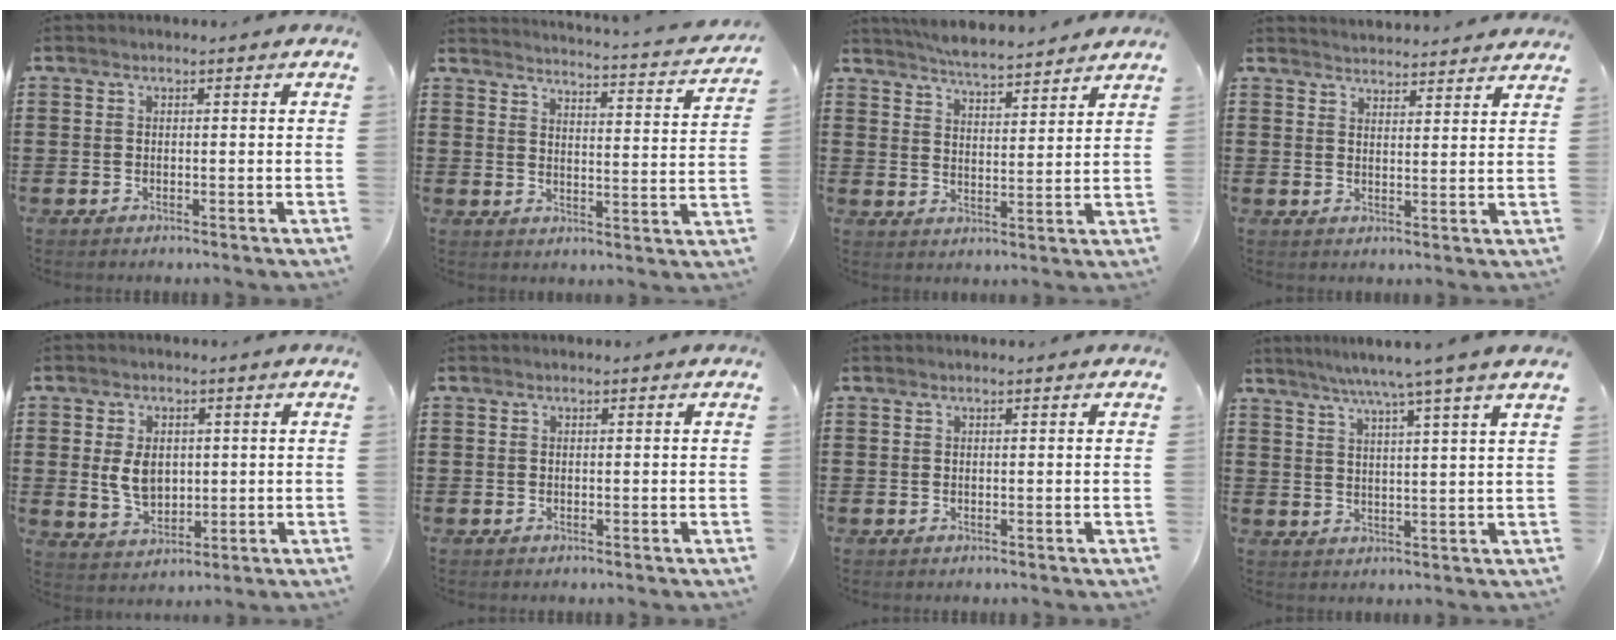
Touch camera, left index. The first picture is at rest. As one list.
[{"total": 3.2, "force": [3.1, -0.5, 0.8], "torque": [-0.026, -0.036, 0.044]}, {"total": 4.8, "force": [4.8, -0.1, 0.8], "torque": [-0.034, -0.026, 0.085]}, {"total": 3.1, "force": [3.1, -0.3, -0.2], "torque": [-0.004, -0.015, 0.055]}, {"total": 5.4, "force": [0.5, 3.8, 3.8], "torque": [-0.080, 0.005, 0.005]}, {"total": 0.0}, {"total": 0.0}, {"total": 5.9, "force": [4.7, -1.5, 3.3], "torque": [-0.075, -0.018, 0.076]}]